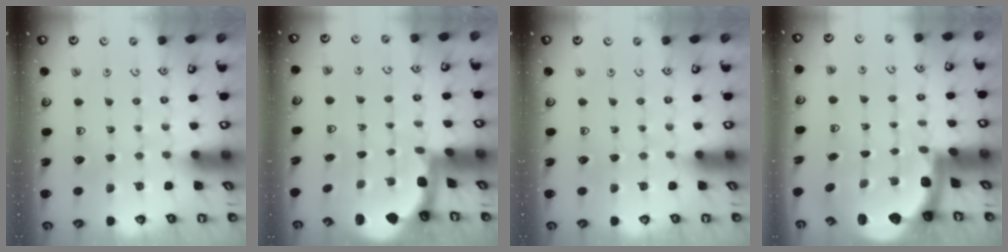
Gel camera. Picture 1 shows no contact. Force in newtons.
{"total": 1.5, "press": 1.5, "slide": 0.2}
{"total": 0.0}
{"total": 2.8, "press": 2.4, "slide": 1.4}